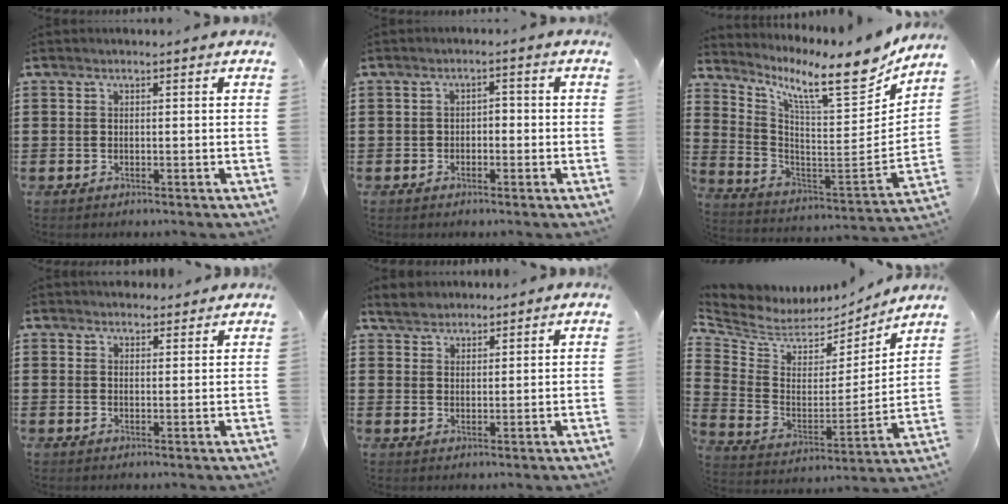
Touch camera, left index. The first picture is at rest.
{"total": 1.5, "force": [-1.1, 0.9, 0.6], "torque": [-0.016, 0.005, -0.026]}
{"total": 11.9, "force": [8.9, 1.9, 7.6], "torque": [-0.150, -0.068, 0.141]}
{"total": 2.4, "force": [2.3, 0.6, 0.0], "torque": [-0.006, 0.000, 0.045]}
{"total": 2.0, "force": [1.8, 0.8, 0.1], "torque": [-0.008, 0.006, 0.037]}
{"total": 5.4, "force": [4.4, 2.8, 1.1], "torque": [-0.055, -0.038, 0.077]}